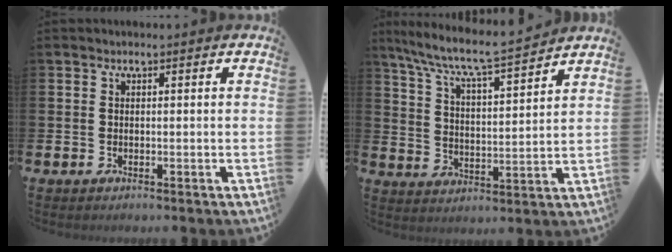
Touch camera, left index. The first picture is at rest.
{"total": 7.9, "force": [7.3, 0.4, 3.0], "torque": [-0.091, -0.054, 0.123]}